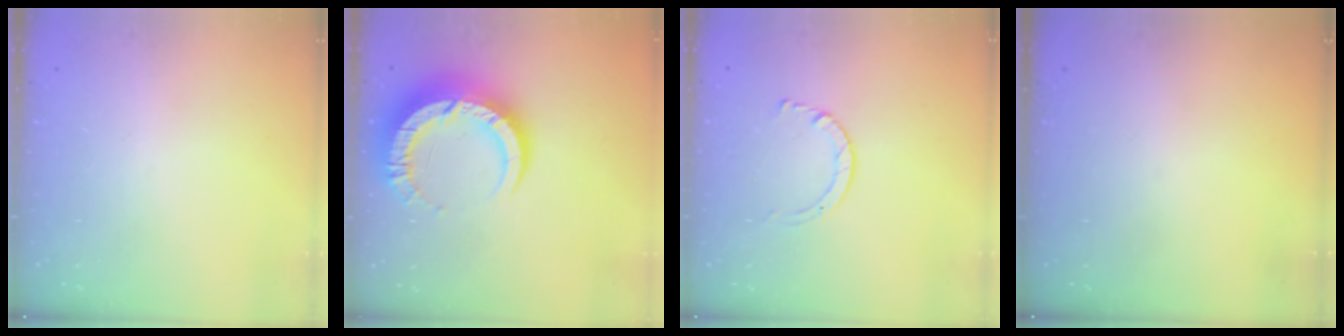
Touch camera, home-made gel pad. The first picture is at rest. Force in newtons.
{"total": 13.7, "press": 13.6, "slide": 1.2}
{"total": 2.9, "press": 2.9, "slide": 0.2}
{"total": 0.0}